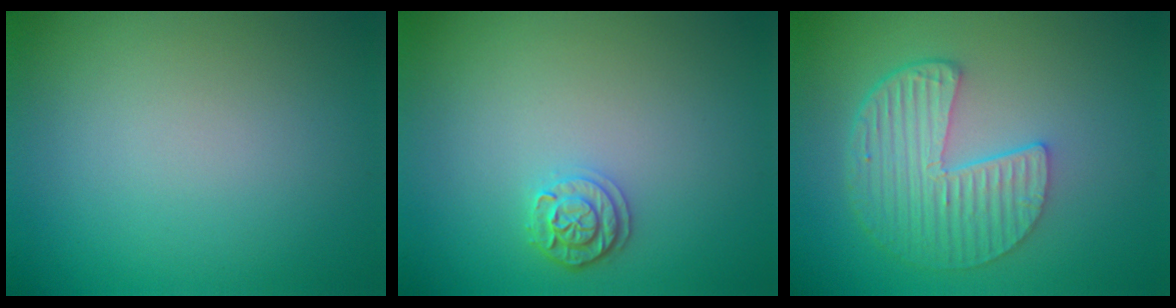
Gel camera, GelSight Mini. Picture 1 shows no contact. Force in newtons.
{"total": 2.0, "press": 1.9, "slide": 0.5}
{"total": 5.9, "press": 4.3, "slide": 3.9}